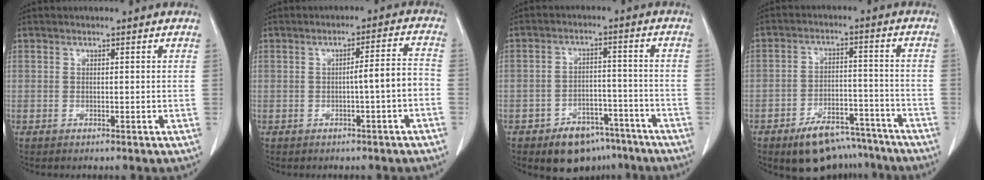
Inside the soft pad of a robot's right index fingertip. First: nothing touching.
{"total": 4.5, "force": [-1.4, -0.1, 4.3], "torque": [-0.058, 0.013, -0.020]}
{"total": 8.4, "force": [-5.9, 5.1, 3.3], "torque": [-0.040, 0.019, -0.083]}
{"total": 10.4, "force": [-8.2, 5.1, 4.0], "torque": [-0.049, 0.022, -0.124]}